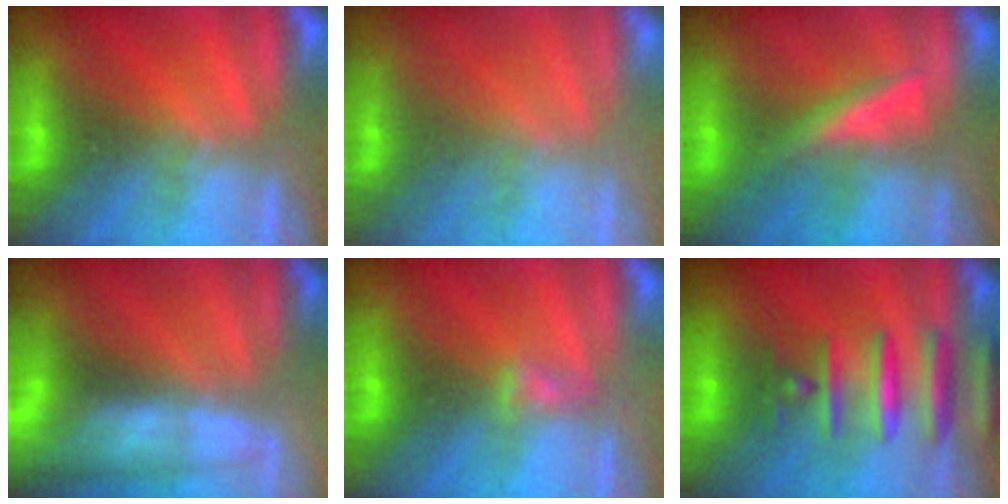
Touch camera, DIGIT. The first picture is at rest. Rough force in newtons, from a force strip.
{"total": 2.5}
{"total": 2.4}
{"total": 6.0}
{"total": 3.0}
{"total": 7.3}